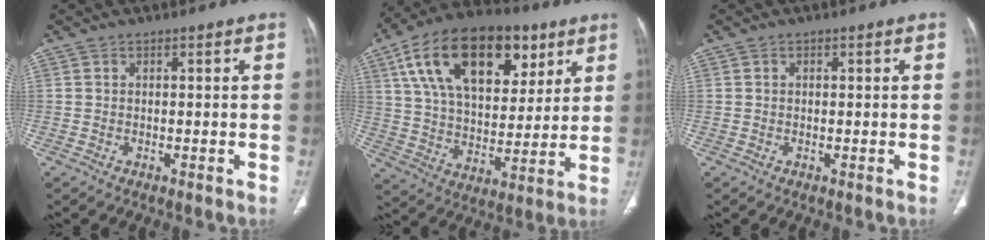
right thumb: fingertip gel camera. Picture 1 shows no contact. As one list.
[{"total": 25.9, "force": [11.6, 14.7, 17.9], "torque": [-0.283, -0.004, 0.195]}, {"total": 0.0}]